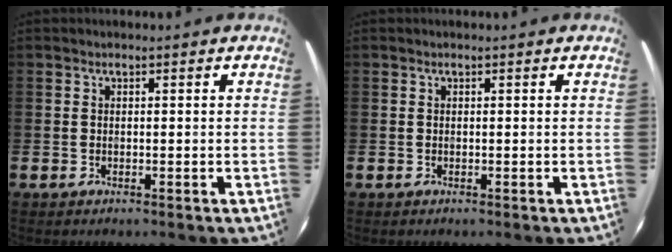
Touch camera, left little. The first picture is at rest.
{"total": 0.0}